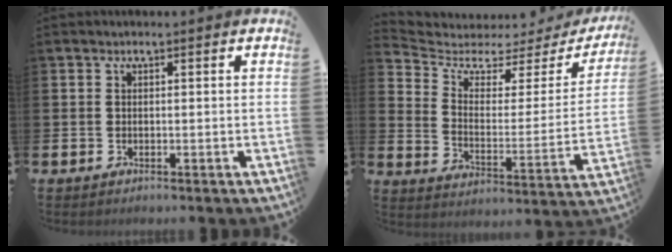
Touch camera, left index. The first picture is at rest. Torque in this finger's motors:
{"motor_torque": [0.90, -1.23, -0.02, -0.04]}